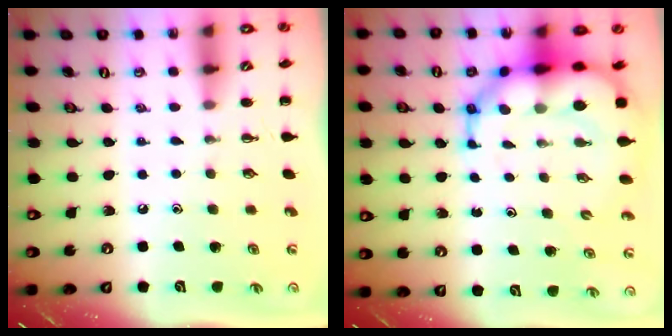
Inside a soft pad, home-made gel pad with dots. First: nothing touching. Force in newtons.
{"total": 12.2, "press": 11.7, "slide": 3.4}